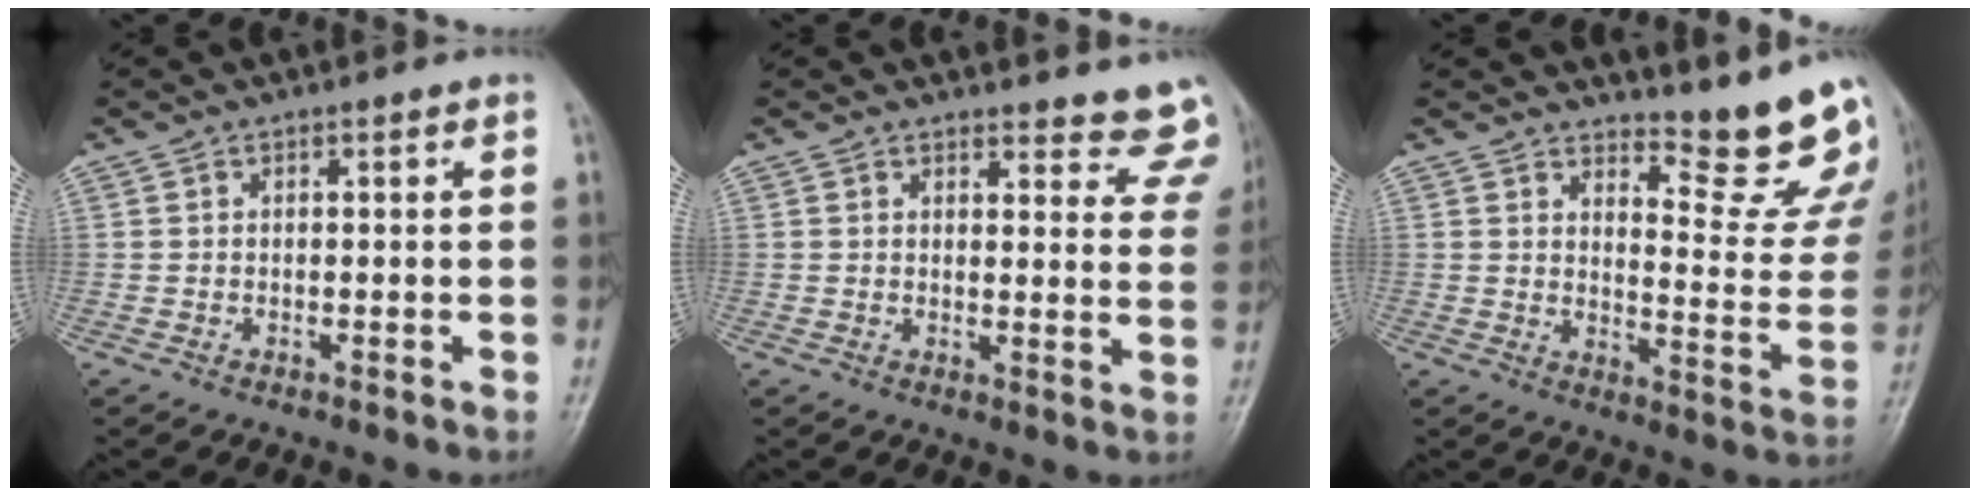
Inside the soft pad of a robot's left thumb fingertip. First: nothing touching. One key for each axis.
{"total": 11.5, "fx": 11.0, "fy": 3.2, "fz": 1.4, "tx": 0.039, "ty": -0.078, "tz": 0.092}
{"total": 14.6, "fx": 12.9, "fy": 2.6, "fz": 6.3, "tx": -0.047, "ty": -0.152, "tz": 0.158}